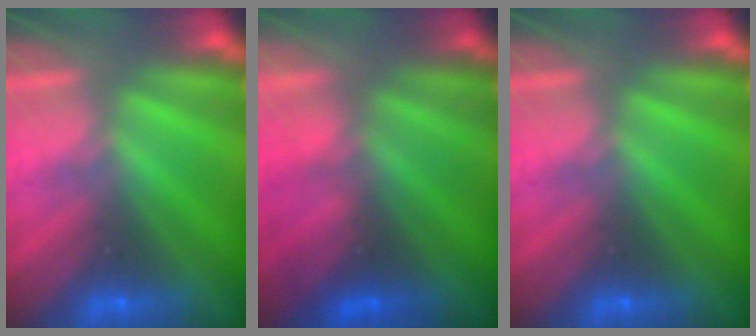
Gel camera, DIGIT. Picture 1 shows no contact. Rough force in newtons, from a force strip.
{"total": 2.9}
{"total": 0.0}